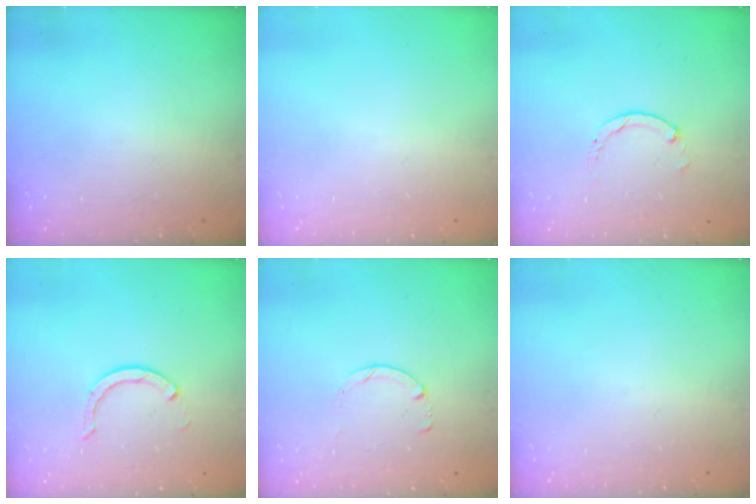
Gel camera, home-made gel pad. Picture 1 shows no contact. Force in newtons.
{"total": 0.0}
{"total": 0.0}
{"total": 3.2, "press": 3.2, "slide": 0.4}
{"total": 0.0}
{"total": 0.0}